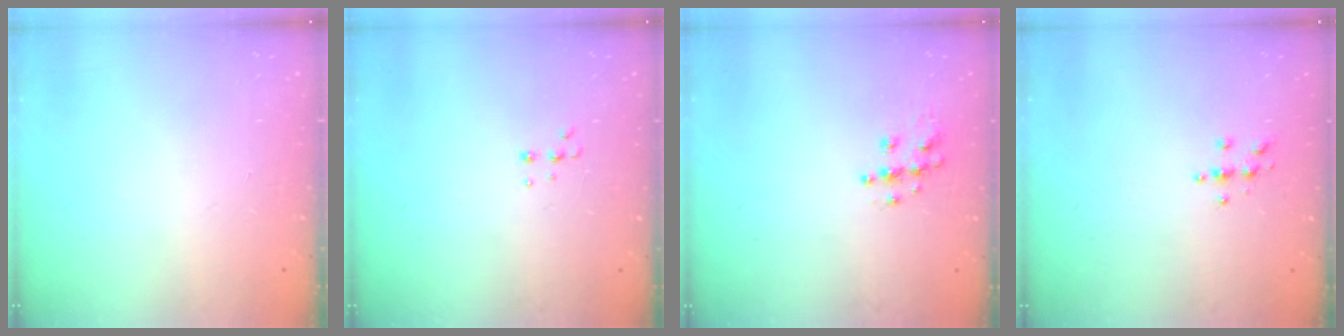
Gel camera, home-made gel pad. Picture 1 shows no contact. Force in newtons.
{"total": 4.0, "press": 4.0, "slide": 0.8}
{"total": 7.8, "press": 7.8, "slide": 0.2}
{"total": 3.6, "press": 3.6, "slide": 0.4}